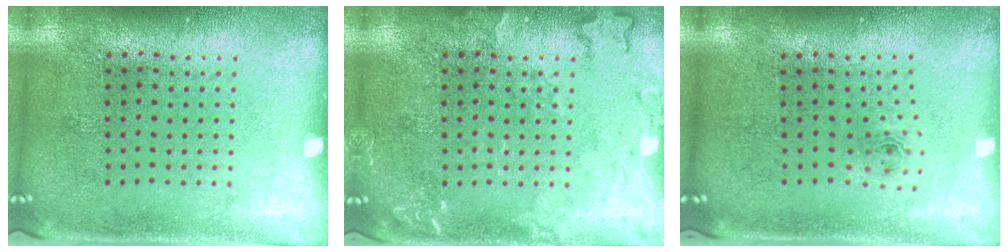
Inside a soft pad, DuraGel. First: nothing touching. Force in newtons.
{"total": 2.5, "press": 2.5, "slide": 0.4}
{"total": 0.8, "press": 0.3, "slide": 0.7}